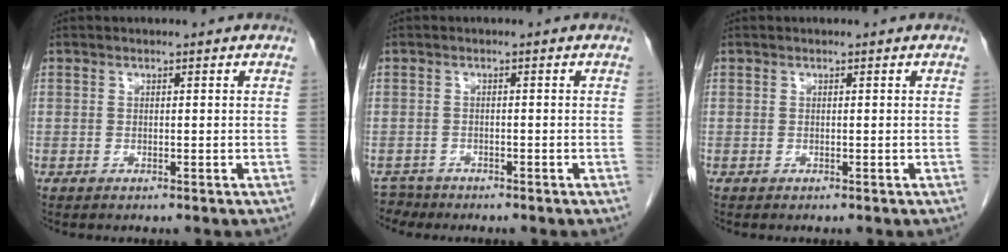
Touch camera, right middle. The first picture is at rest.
{"total": 2.0, "force": [-1.8, 0.6, -0.6], "torque": [0.008, -0.004, -0.031]}
{"total": 0.0}